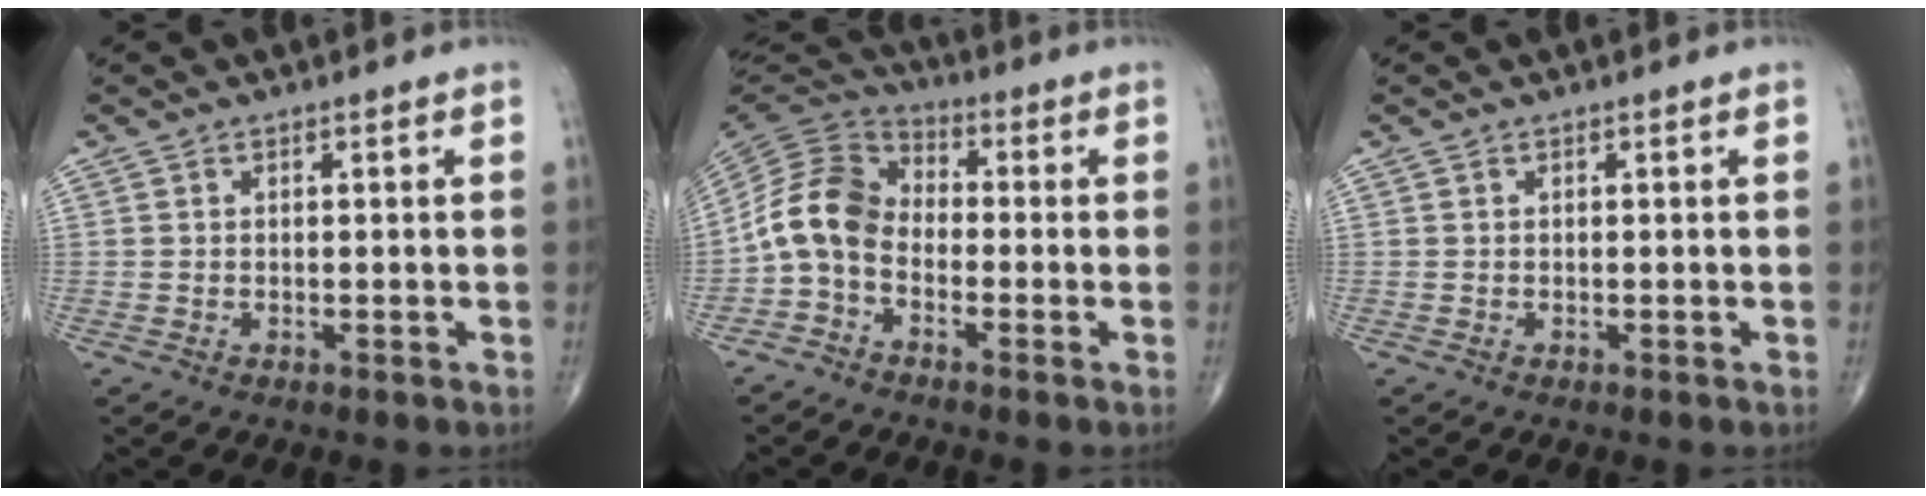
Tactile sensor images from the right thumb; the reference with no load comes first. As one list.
[{"total": 9.6, "force": [-2.6, 6.8, 6.2], "torque": [-0.113, 0.046, -0.070]}, {"total": 0.0}]